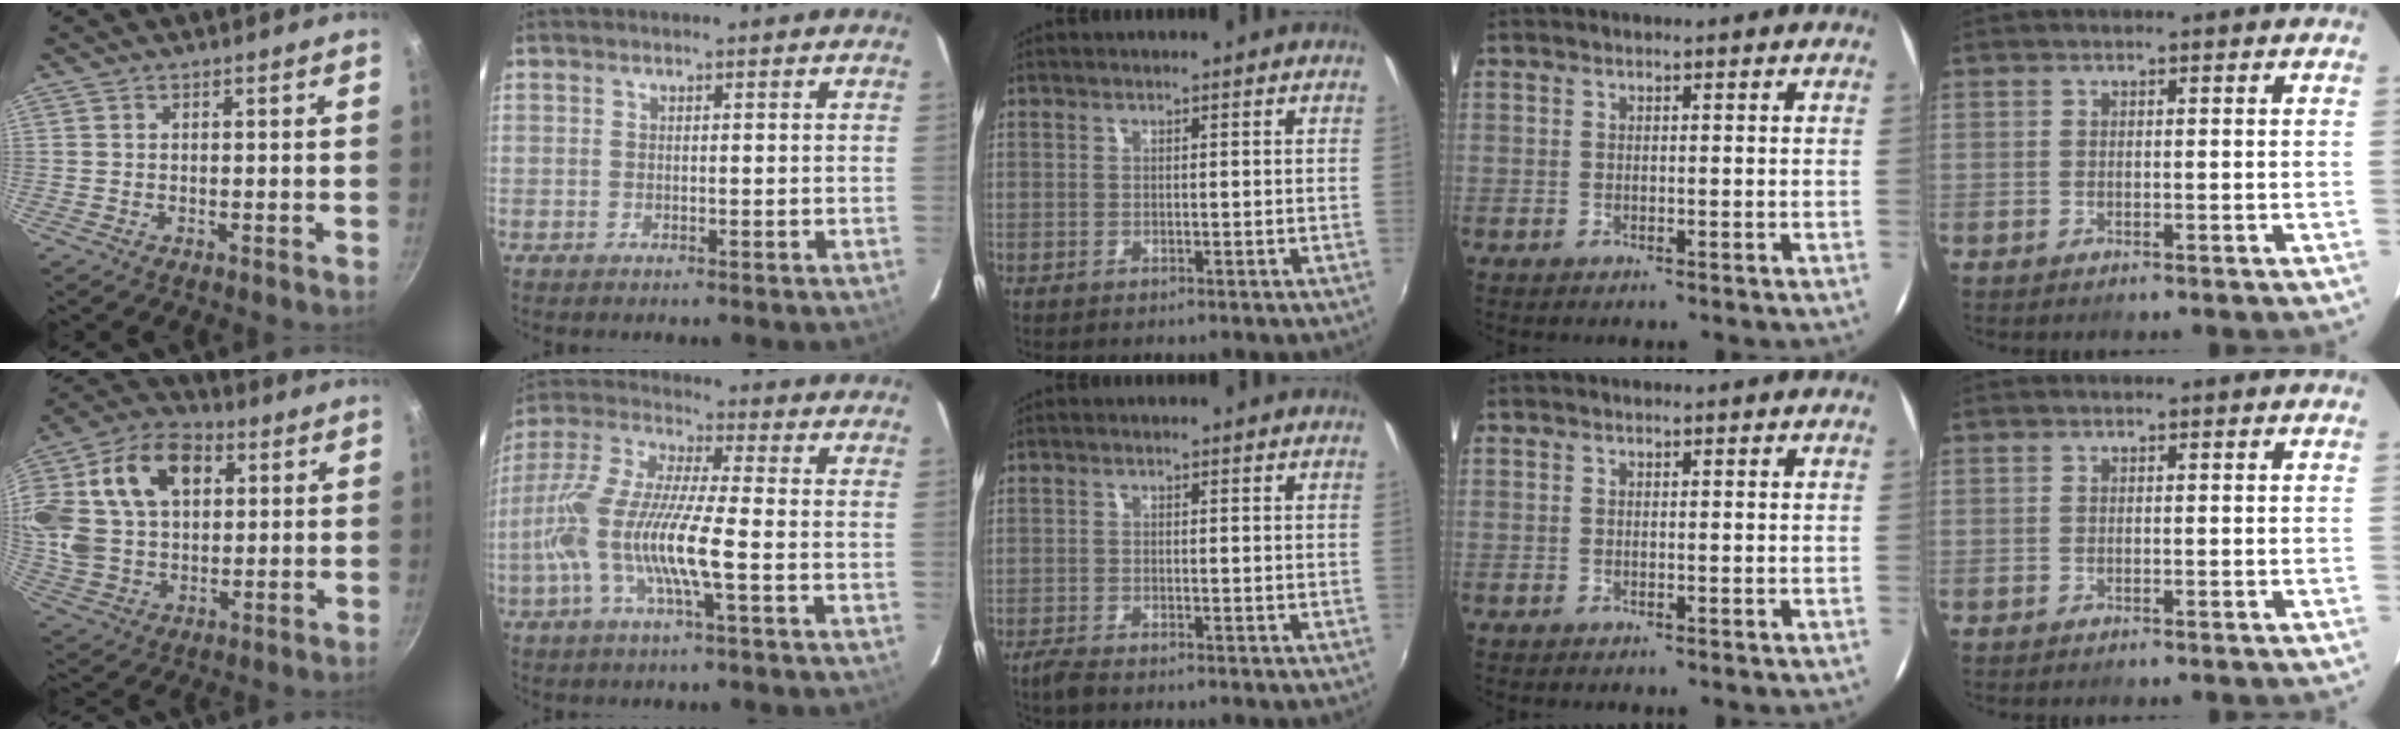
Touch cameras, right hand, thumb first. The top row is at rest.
{"thumb": {"total": 25.6, "force": [7.3, 17.6, 17.1], "torque": [-0.352, 0.023, 0.125]}, "index": {"total": 14.6, "force": [-4.1, 1.4, 13.9], "torque": [-0.281, -0.004, -0.083]}, "middle": {"total": 2.1, "force": [-1.9, 0.1, 1.0], "torque": [-0.028, -0.006, -0.039]}}